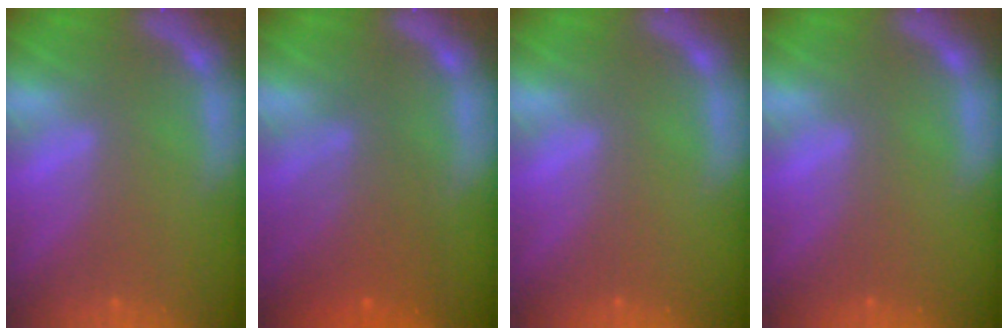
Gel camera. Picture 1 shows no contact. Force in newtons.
{"total": 5.1}
{"total": 0.0}
{"total": 0.0}